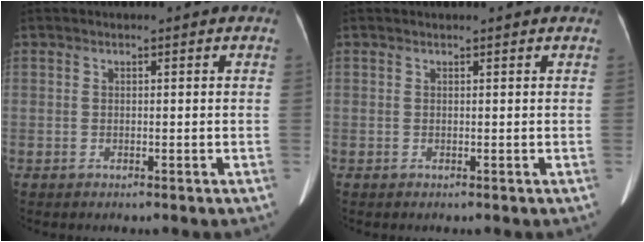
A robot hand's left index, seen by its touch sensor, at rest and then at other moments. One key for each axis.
{"total": 0.8, "fx": 0.7, "fy": 0.3, "fz": 0.0, "tx": -0.008, "ty": 0.019, "tz": 0.009}